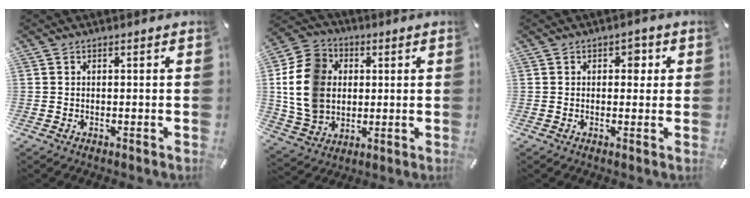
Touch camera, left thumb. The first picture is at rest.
{"total": 14.7, "force": [1.0, 12.5, 7.6], "torque": [-0.180, 0.012, 0.017]}
{"total": 2.8, "force": [0.7, 2.0, 1.8], "torque": [0.001, -0.006, -0.001]}